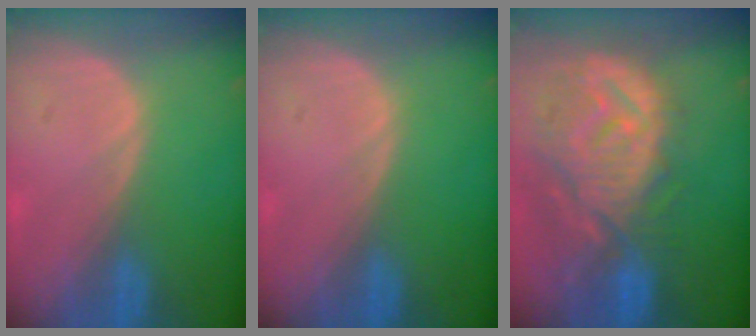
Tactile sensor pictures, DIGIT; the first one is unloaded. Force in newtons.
{"total": 0.0}
{"total": 12.5, "press": 11.1, "slide": 5.7}